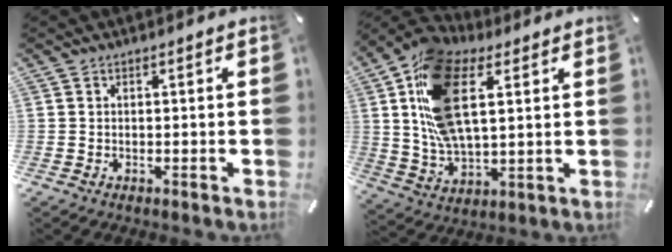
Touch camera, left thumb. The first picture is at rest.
{"total": 18.3, "force": [6.5, 10.1, 13.9], "torque": [-0.310, -0.006, 0.113]}